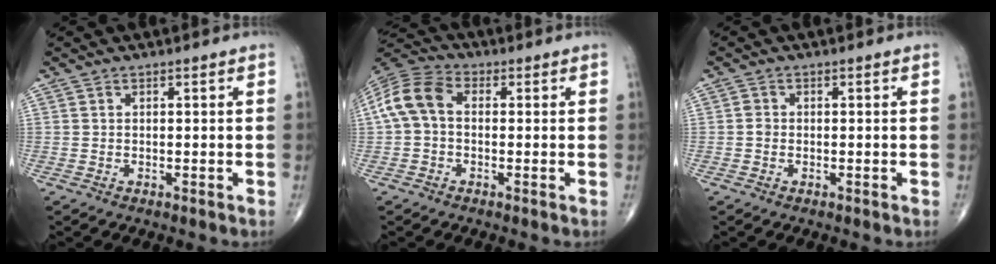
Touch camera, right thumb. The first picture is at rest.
{"total": 9.2, "force": [0.4, 6.3, 6.7], "torque": [-0.136, 0.029, -0.005]}
{"total": 1.1, "force": [-0.2, 0.9, 0.5], "torque": [-0.004, 0.003, -0.005]}